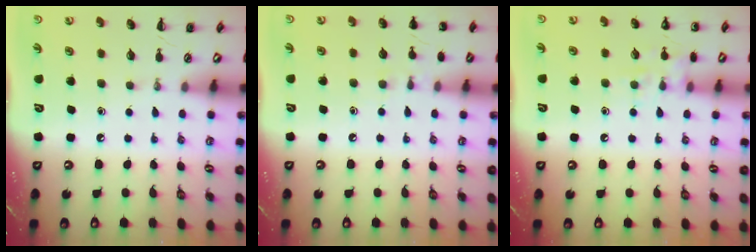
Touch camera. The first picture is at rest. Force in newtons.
{"total": 6.4, "press": 6.1, "slide": 1.8}
{"total": 8.7, "press": 8.6, "slide": 1.2}